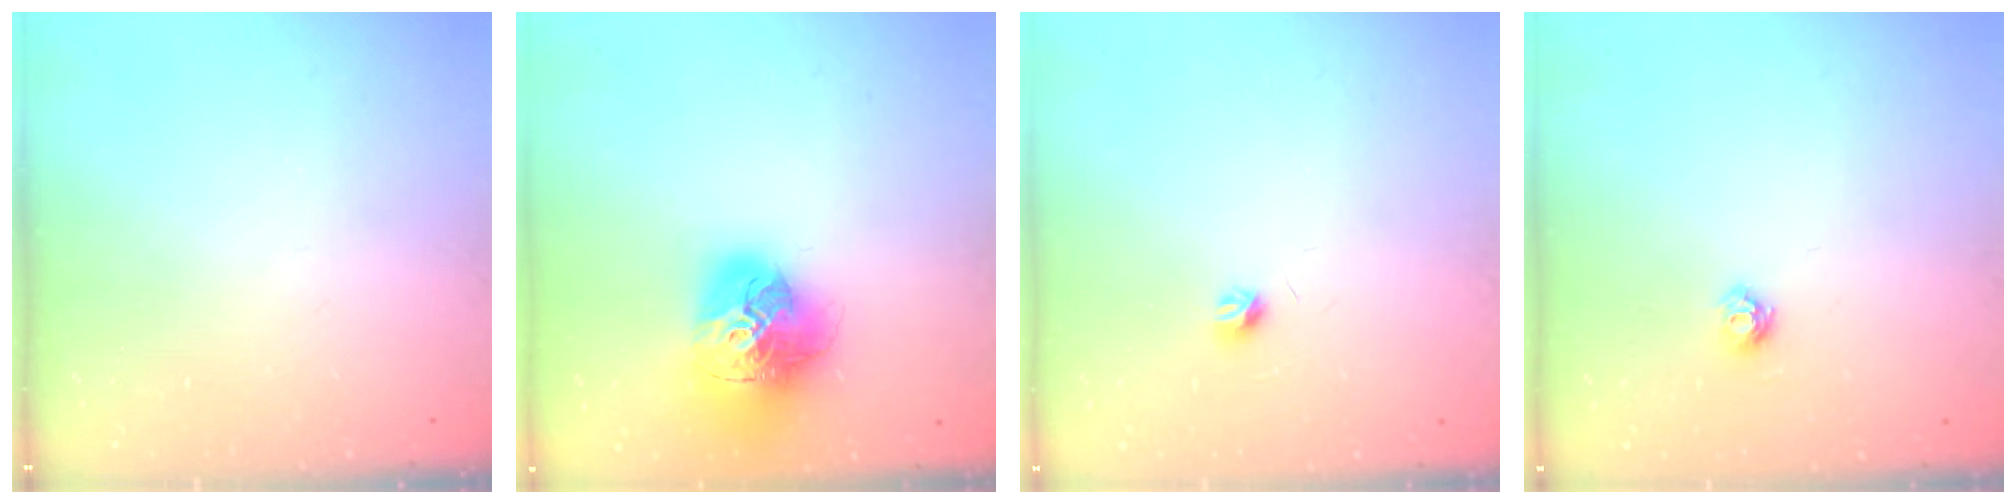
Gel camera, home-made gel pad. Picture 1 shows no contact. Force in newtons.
{"total": 18.3, "press": 18.1, "slide": 2.2}
{"total": 3.6, "press": 3.5, "slide": 0.7}
{"total": 5.2, "press": 5.2, "slide": 0.7}